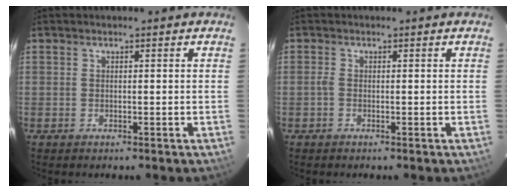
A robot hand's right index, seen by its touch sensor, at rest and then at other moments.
{"total": 0.9, "force": [-0.3, 0.4, 0.7], "torque": [-0.016, 0.002, -0.008]}